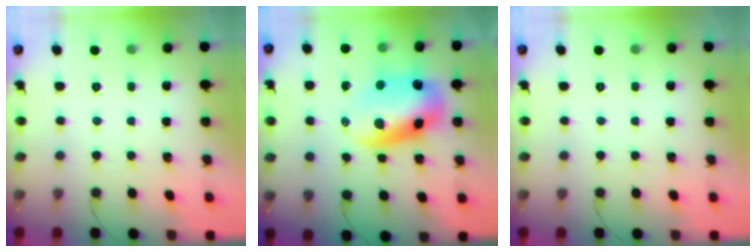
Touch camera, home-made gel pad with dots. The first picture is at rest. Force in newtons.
{"total": 12.0, "press": 11.6, "slide": 3.0}
{"total": 0.0}